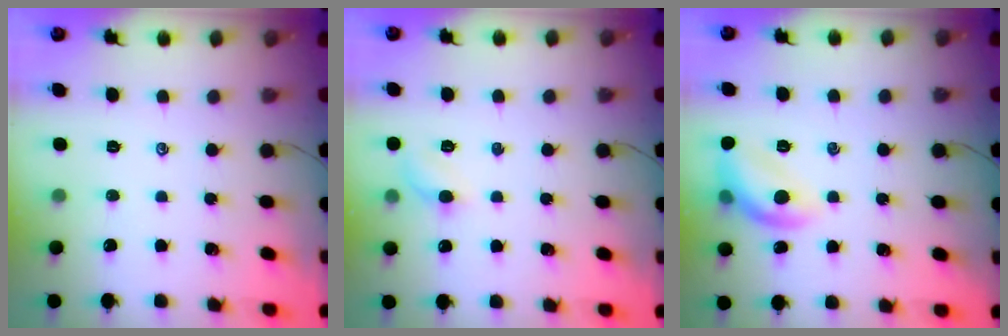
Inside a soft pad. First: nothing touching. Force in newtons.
{"total": 5.2, "press": 5.1, "slide": 0.9}
{"total": 10.9, "press": 10.9, "slide": 0.5}